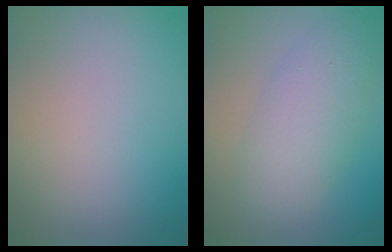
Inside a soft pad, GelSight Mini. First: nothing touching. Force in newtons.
{"total": 4.5, "press": 4.5, "slide": 0.1}